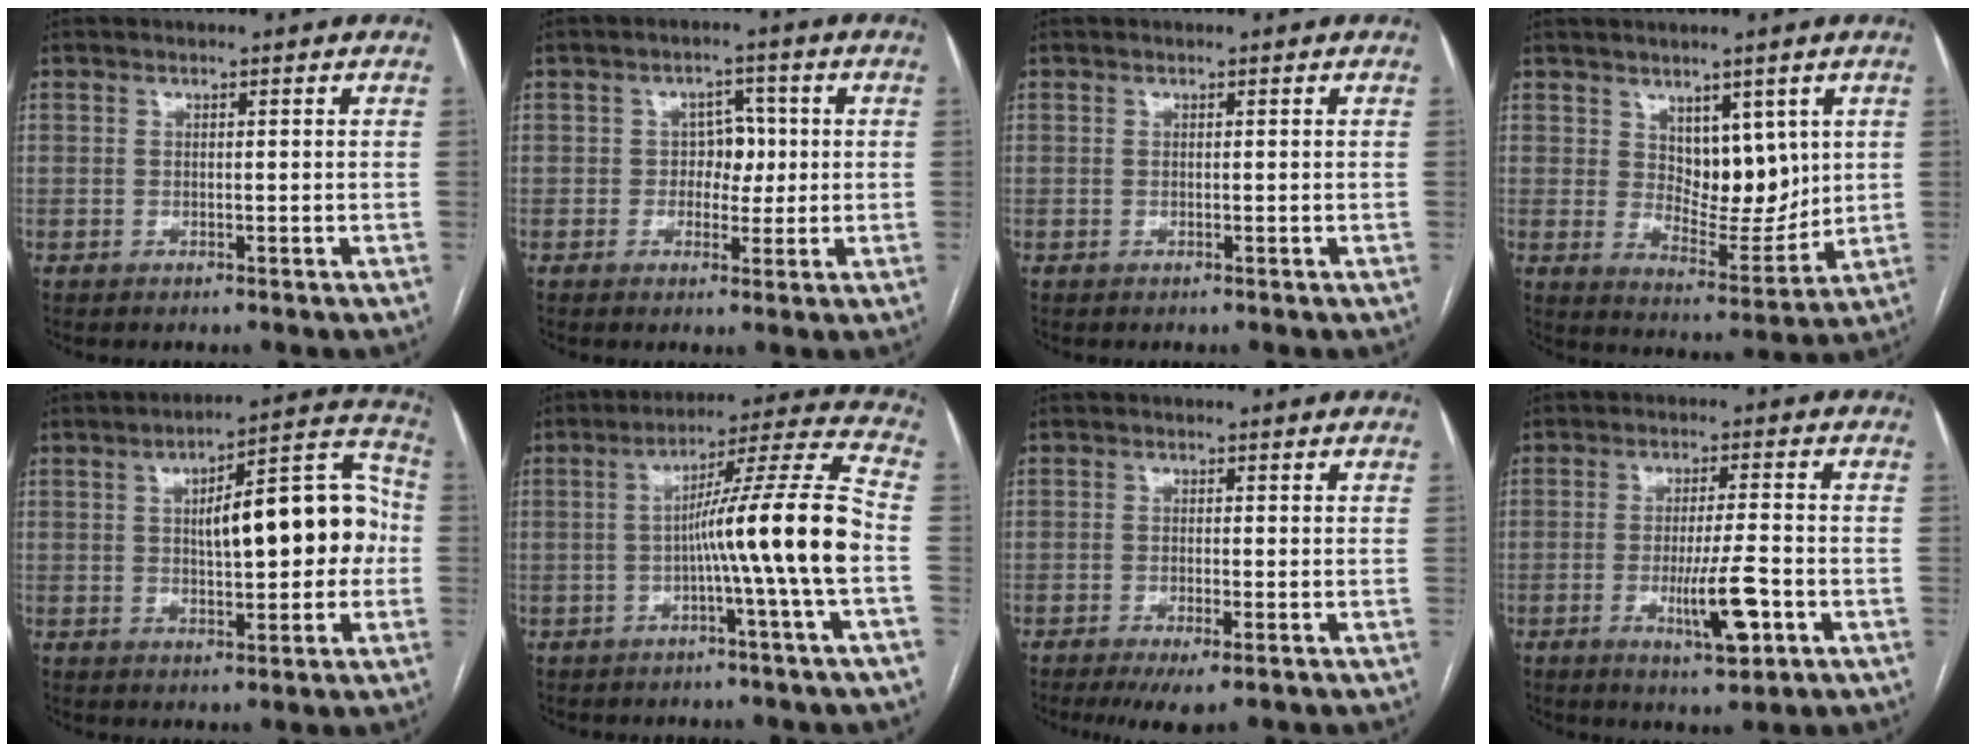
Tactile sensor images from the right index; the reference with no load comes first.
{"total": 4.0, "force": [0.0, 3.0, 2.7], "torque": [-0.026, 0.013, -0.001]}
{"total": 0.0}
{"total": 8.1, "force": [2.8, 4.4, 6.2], "torque": [-0.091, -0.004, 0.060]}
{"total": 15.2, "force": [0.7, 4.8, 14.4], "torque": [-0.195, 0.046, 0.016]}
{"total": 13.1, "force": [-2.7, -2.2, 12.6], "torque": [-0.192, 0.016, -0.049]}
{"total": 4.4, "force": [-2.4, 0.8, 3.6], "torque": [-0.062, -0.011, -0.037]}
{"total": 8.1, "force": [-2.9, 1.0, 7.6], "torque": [-0.126, -0.013, -0.042]}